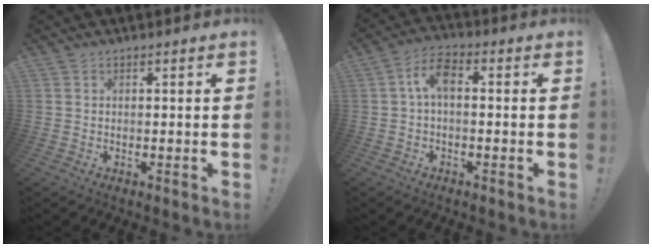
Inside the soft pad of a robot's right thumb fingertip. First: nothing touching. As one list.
[{"total": 6.6, "force": [0.4, 3.0, 5.9], "torque": [-0.124, 0.006, 0.008]}]